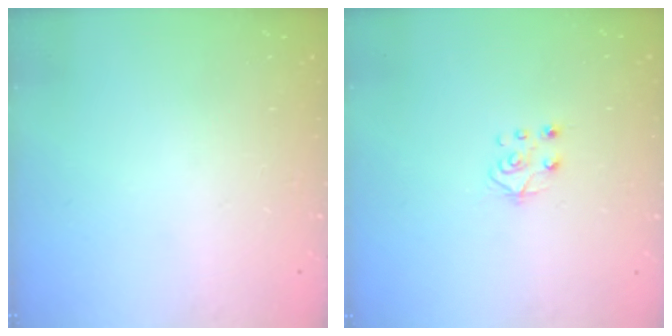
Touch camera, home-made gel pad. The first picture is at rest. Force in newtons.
{"total": 6.9, "press": 6.9, "slide": 0.6}